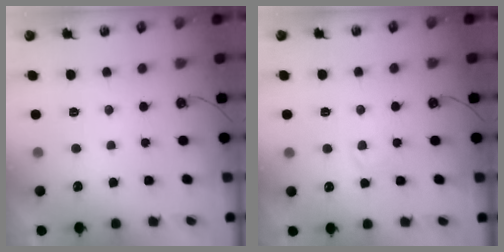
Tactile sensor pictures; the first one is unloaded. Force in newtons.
{"total": 3.0, "press": 3.0, "slide": 0.4}